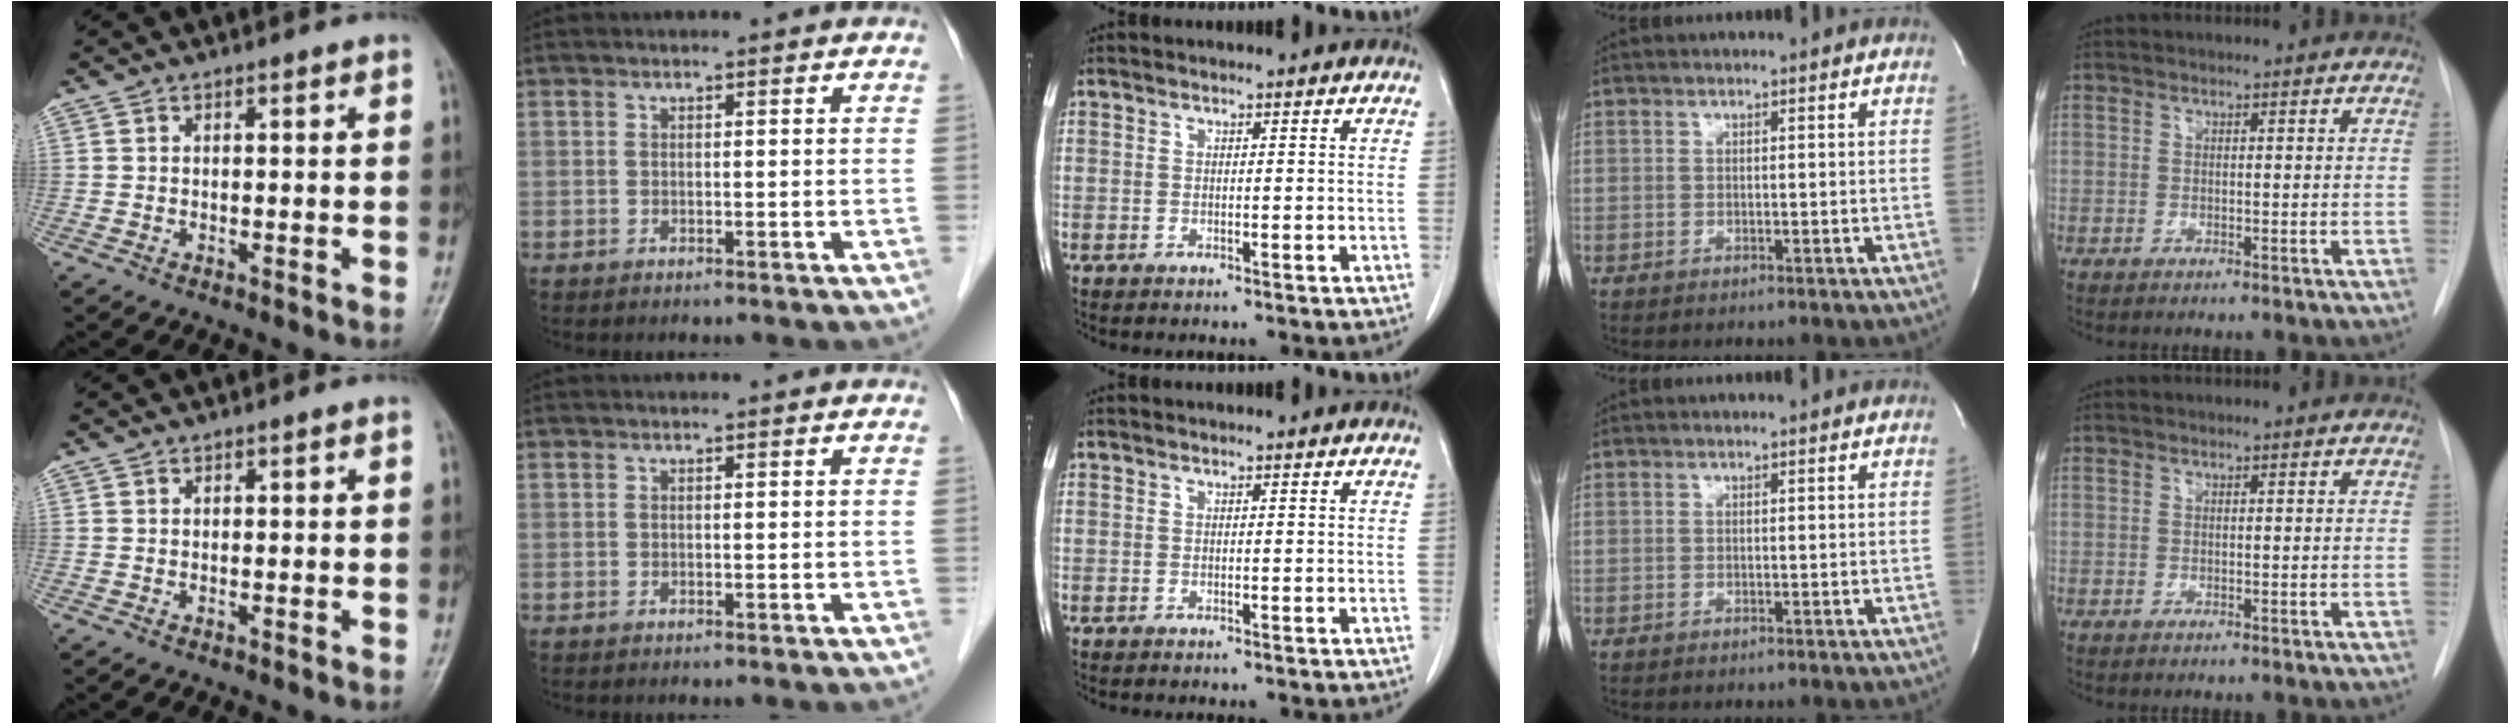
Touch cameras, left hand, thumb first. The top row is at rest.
{}